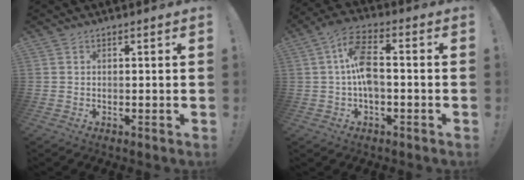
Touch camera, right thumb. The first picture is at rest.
{"total": 11.2, "force": [-0.3, 5.2, 9.9], "torque": [-0.202, 0.005, -0.007]}